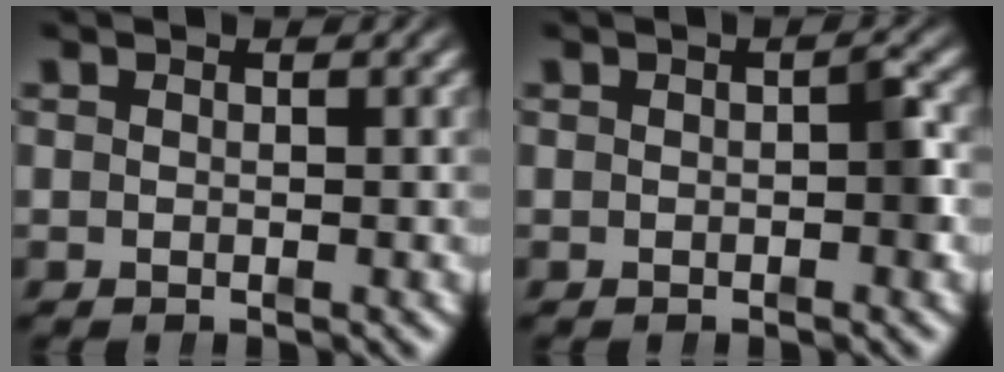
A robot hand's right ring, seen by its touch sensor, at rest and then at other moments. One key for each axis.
{"total": 1.5, "fx": -0.2, "fy": 0.5, "fz": 1.4, "tx": -0.020, "ty": 0.004, "tz": -0.006}